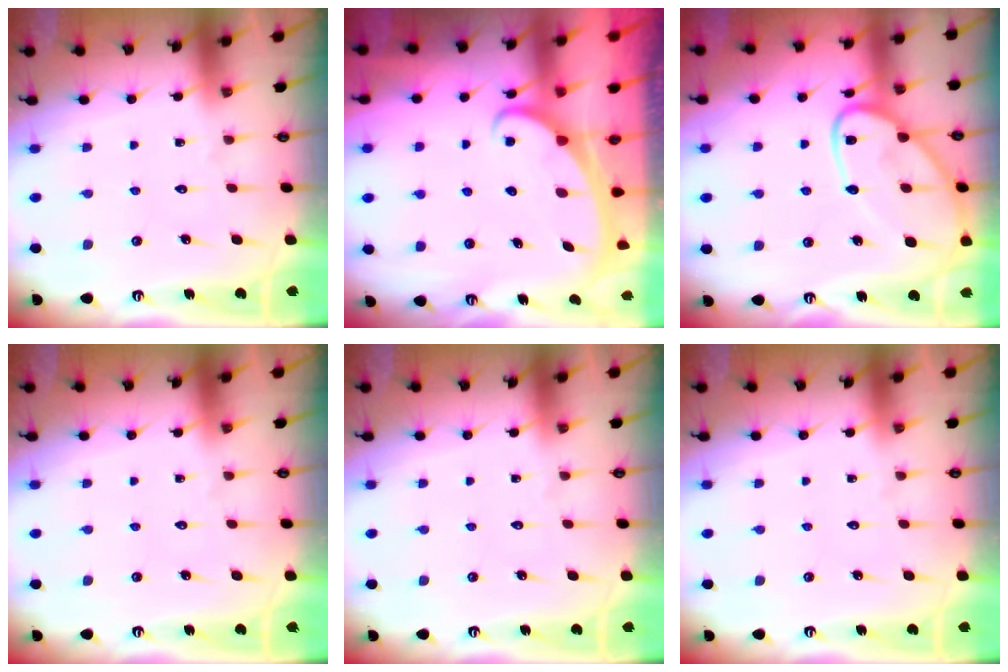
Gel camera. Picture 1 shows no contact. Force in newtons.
{"total": 2.1, "press": 2.1, "slide": 0.3}
{"total": 16.1, "press": 16.0, "slide": 1.4}
{"total": 0.0}
{"total": 0.0}
{"total": 0.0}